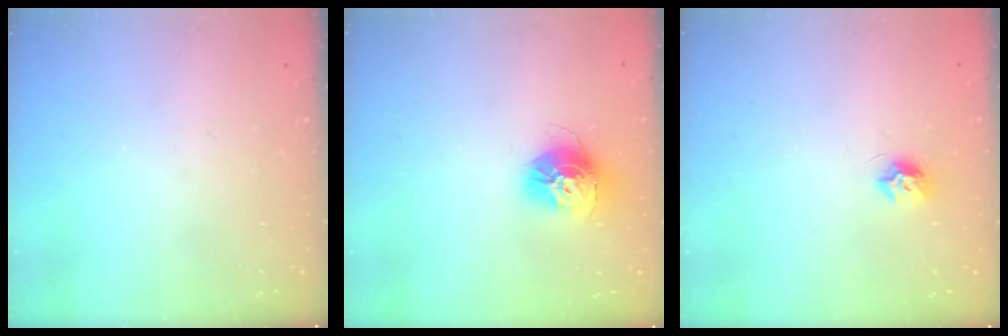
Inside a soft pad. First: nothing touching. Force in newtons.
{"total": 13.8, "press": 13.8, "slide": 1.0}
{"total": 7.1, "press": 7.0, "slide": 0.3}